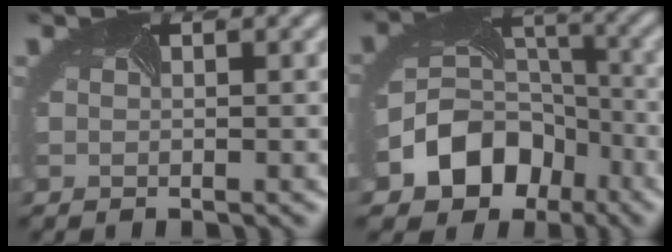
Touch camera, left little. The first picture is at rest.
{"total": 8.8, "force": [-4.6, 6.9, 3.1], "torque": [-0.063, 0.008, -0.095]}